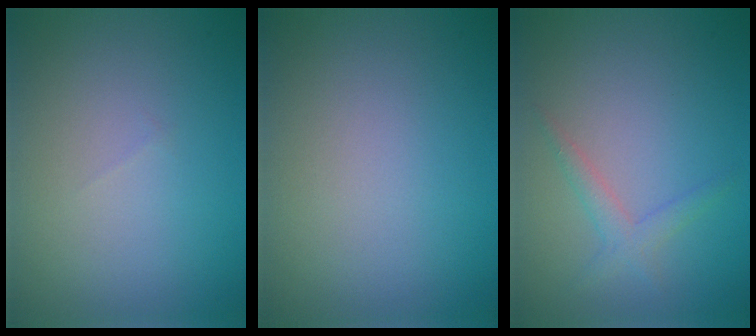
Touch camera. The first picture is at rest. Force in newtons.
{"total": 0.0}
{"total": 1.7, "press": 1.7, "slide": 0.1}